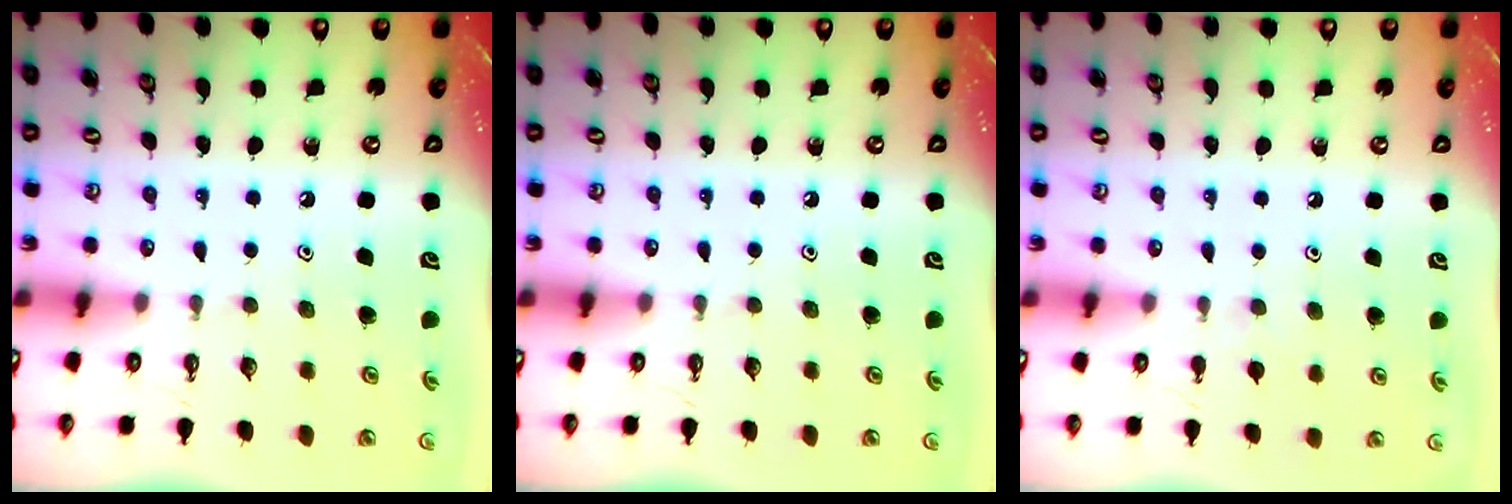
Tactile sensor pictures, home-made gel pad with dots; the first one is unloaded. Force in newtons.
{"total": 0.0}
{"total": 2.5, "press": 2.5, "slide": 0.4}